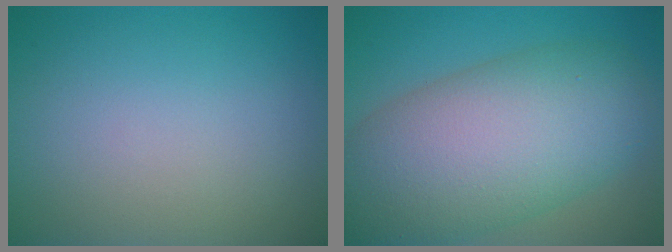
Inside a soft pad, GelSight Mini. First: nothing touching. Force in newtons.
{"total": 11.8, "press": 11.8, "slide": 0.6}